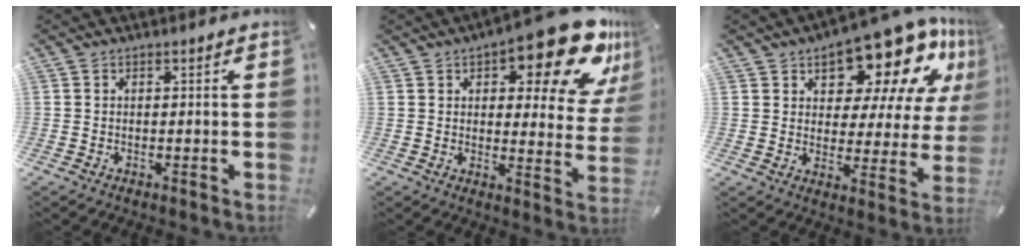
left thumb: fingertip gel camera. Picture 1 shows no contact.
{"total": 19.7, "force": [12.0, 7.9, 13.5], "torque": [-0.167, -0.083, 0.195]}
{"total": 17.9, "force": [12.6, 8.3, 9.5], "torque": [-0.136, -0.095, 0.212]}